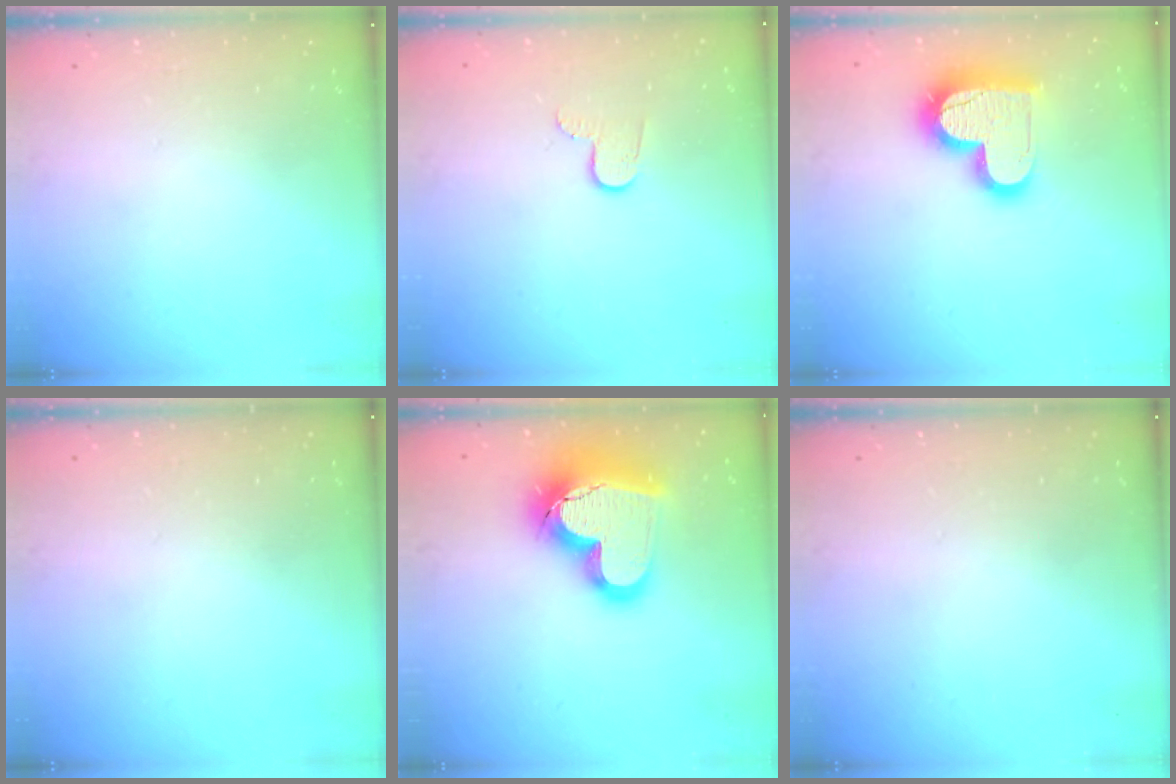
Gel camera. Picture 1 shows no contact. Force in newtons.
{"total": 4.6, "press": 4.6, "slide": 0.5}
{"total": 17.0, "press": 16.9, "slide": 1.3}
{"total": 0.0}
{"total": 21.8, "press": 21.7, "slide": 1.8}
{"total": 0.0}